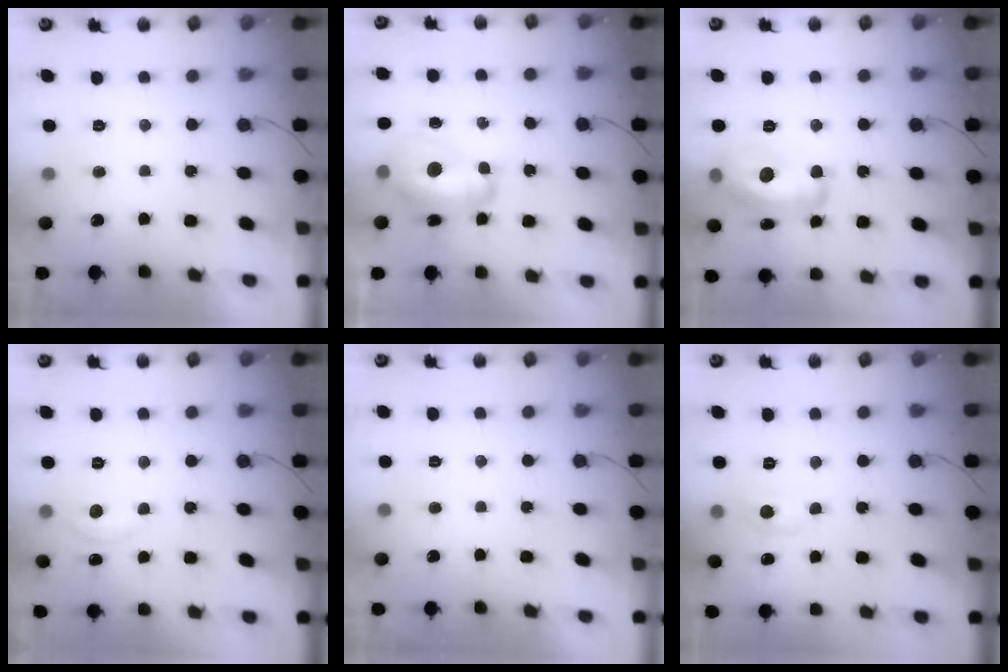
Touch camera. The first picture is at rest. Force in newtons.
{"total": 13.3, "press": 13.3, "slide": 1.0}
{"total": 15.7, "press": 15.6, "slide": 1.0}
{"total": 5.9, "press": 5.9, "slide": 0.8}
{"total": 0.0}
{"total": 5.3, "press": 5.2, "slide": 0.6}